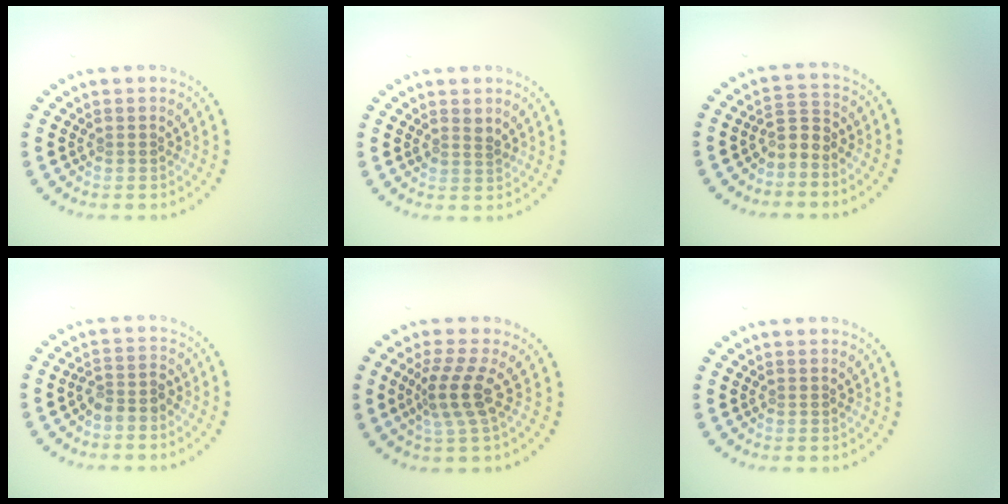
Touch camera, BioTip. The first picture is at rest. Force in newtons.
{"total": 1.1, "press": 0.9, "slide": 0.7}
{"total": 1.8, "press": 1.3, "slide": 1.3}
{"total": 2.1, "press": 1.6, "slide": 1.3}
{"total": 3.3, "press": 2.4, "slide": 2.2}
{"total": 0.0}